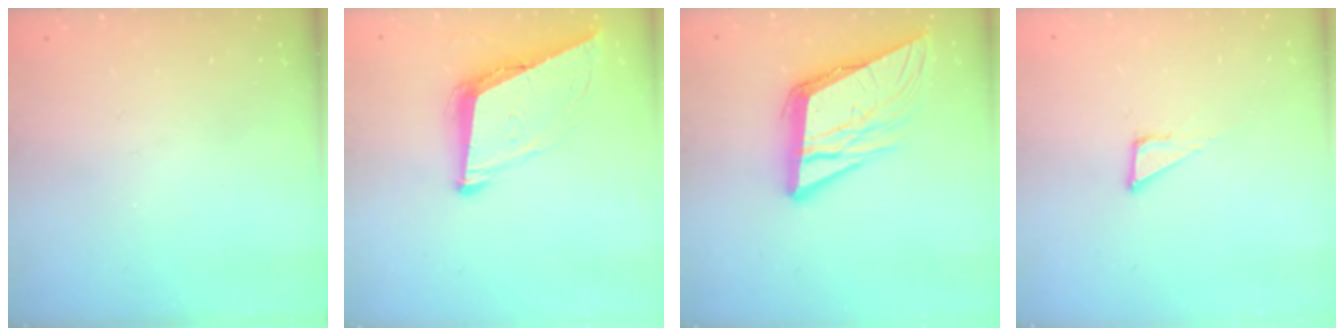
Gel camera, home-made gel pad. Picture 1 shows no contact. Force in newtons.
{"total": 9.3, "press": 8.7, "slide": 3.2}
{"total": 13.7, "press": 13.4, "slide": 2.6}
{"total": 1.9, "press": 1.9, "slide": 0.1}